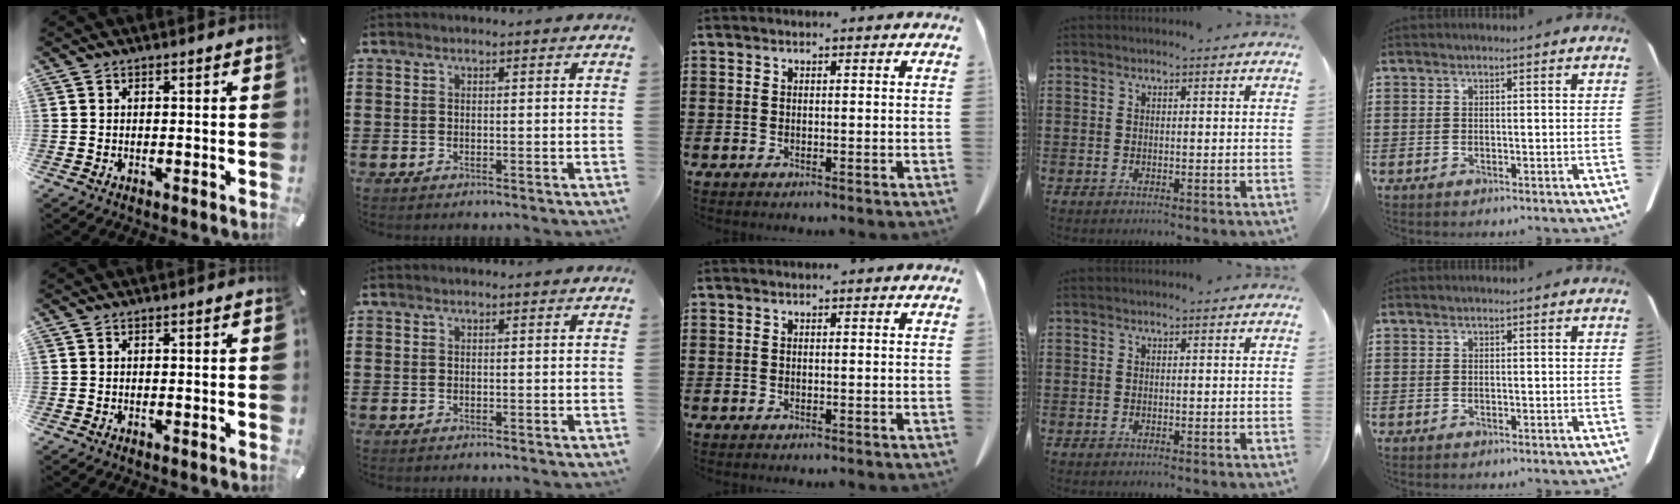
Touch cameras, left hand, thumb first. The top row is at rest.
{}